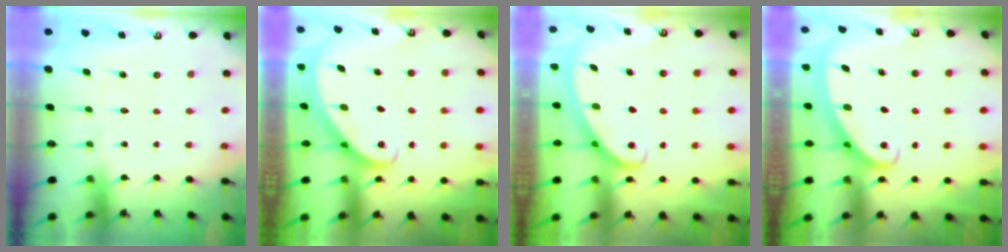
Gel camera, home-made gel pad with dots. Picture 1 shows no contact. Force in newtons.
{"total": 2.8, "press": 2.8, "slide": 0.2}
{"total": 2.8, "press": 2.8, "slide": 0.4}
{"total": 2.6, "press": 2.6, "slide": 0.4}